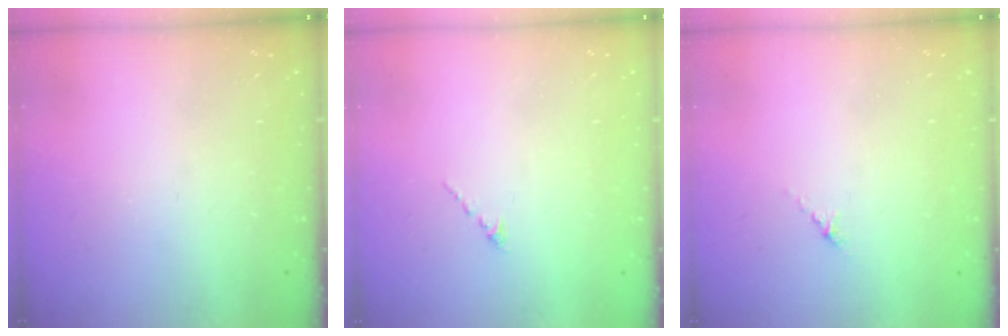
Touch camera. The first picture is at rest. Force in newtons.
{"total": 0.0}
{"total": 2.7, "press": 2.7, "slide": 0.7}